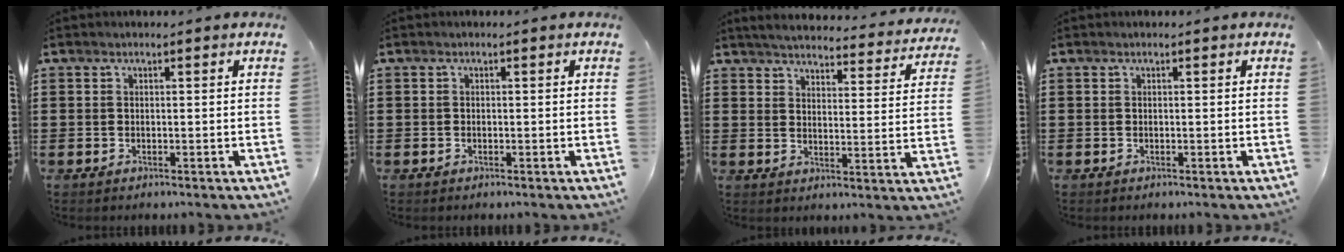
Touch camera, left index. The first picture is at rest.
{"total": 0.5, "force": [-0.5, 0.2, 0.0], "torque": [-0.002, 0.000, -0.009]}
{"total": 4.3, "force": [4.2, 0.0, 1.0], "torque": [-0.041, -0.029, 0.069]}
{"total": 0.0}